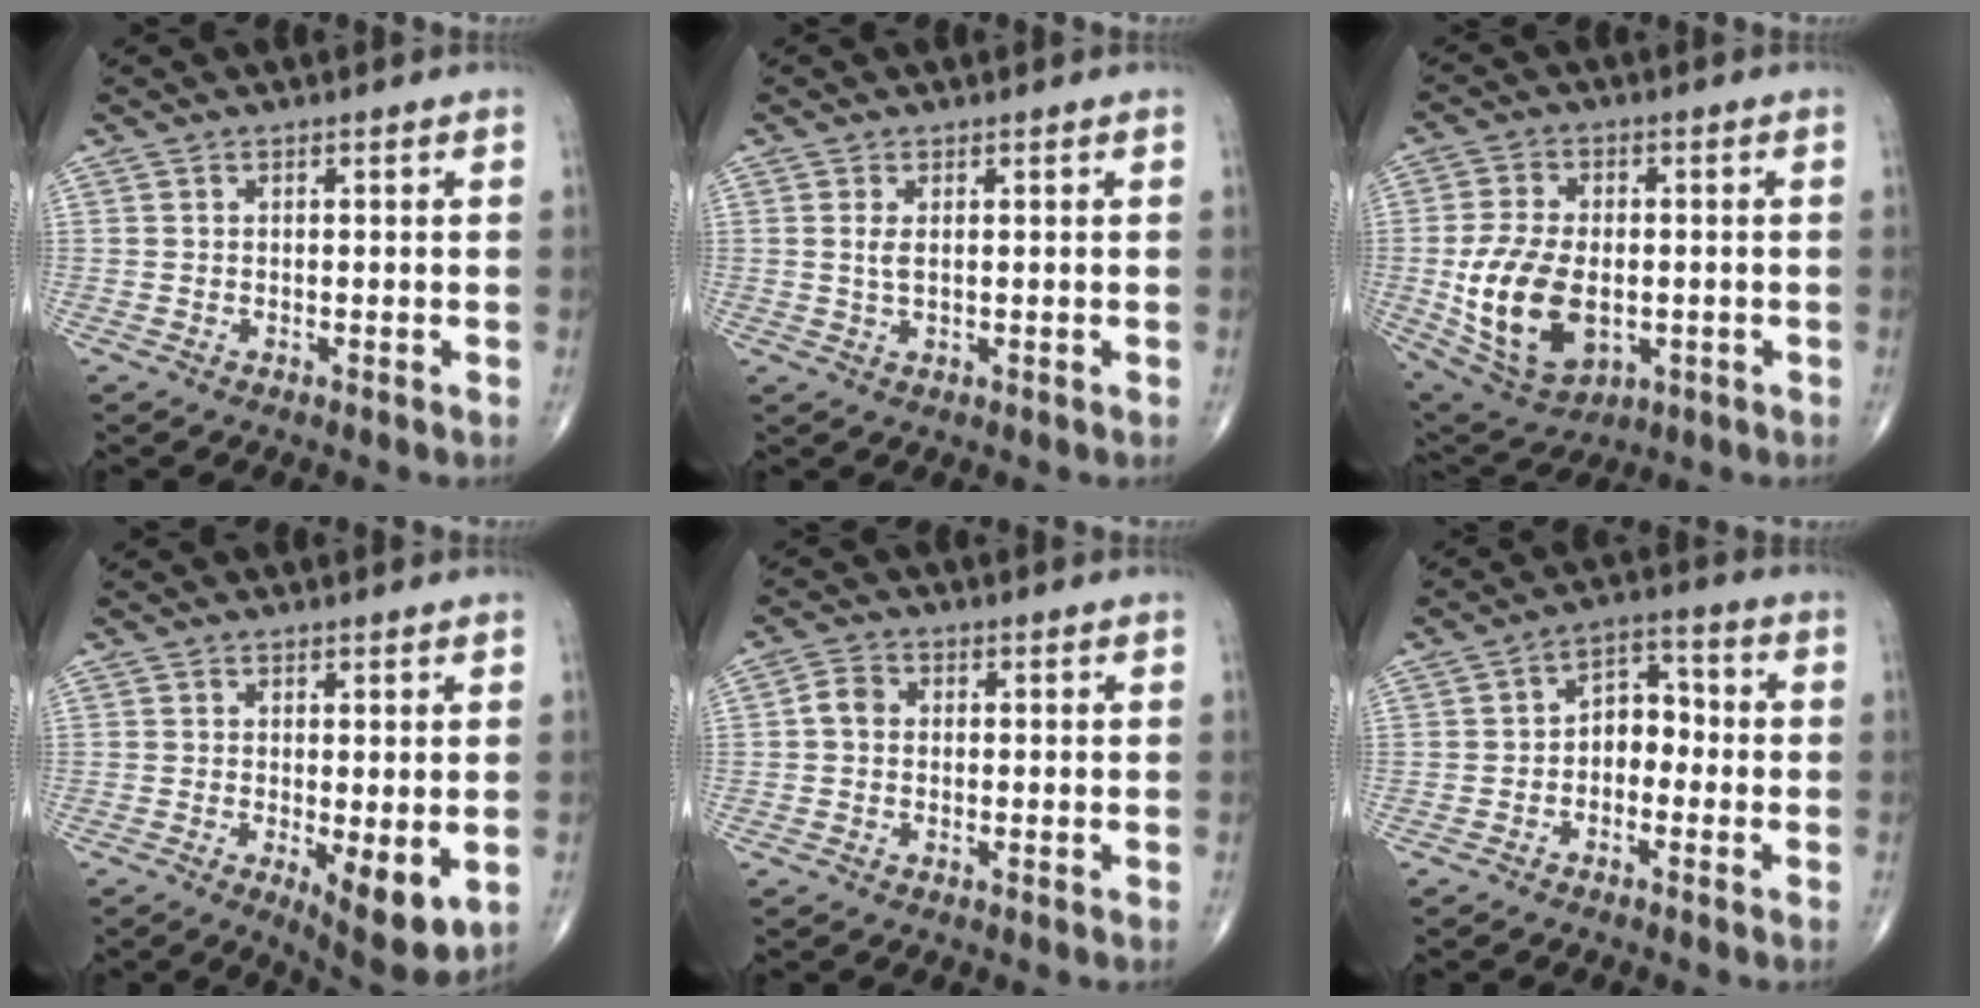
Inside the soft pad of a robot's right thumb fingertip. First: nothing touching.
{"total": 2.0, "force": [0.4, 0.8, 1.8], "torque": [-0.041, -0.002, 0.012]}
{"total": 15.8, "force": [-2.4, 9.6, 12.4], "torque": [-0.227, -0.005, -0.024]}
{"total": 7.7, "force": [-1.4, 2.7, 7.1], "torque": [-0.097, -0.023, -0.015]}
{"total": 3.0, "force": [-0.1, 2.5, 1.7], "torque": [-0.026, 0.010, -0.009]}
{"total": 6.1, "force": [-1.3, 4.3, 4.1], "torque": [-0.039, 0.032, -0.038]}